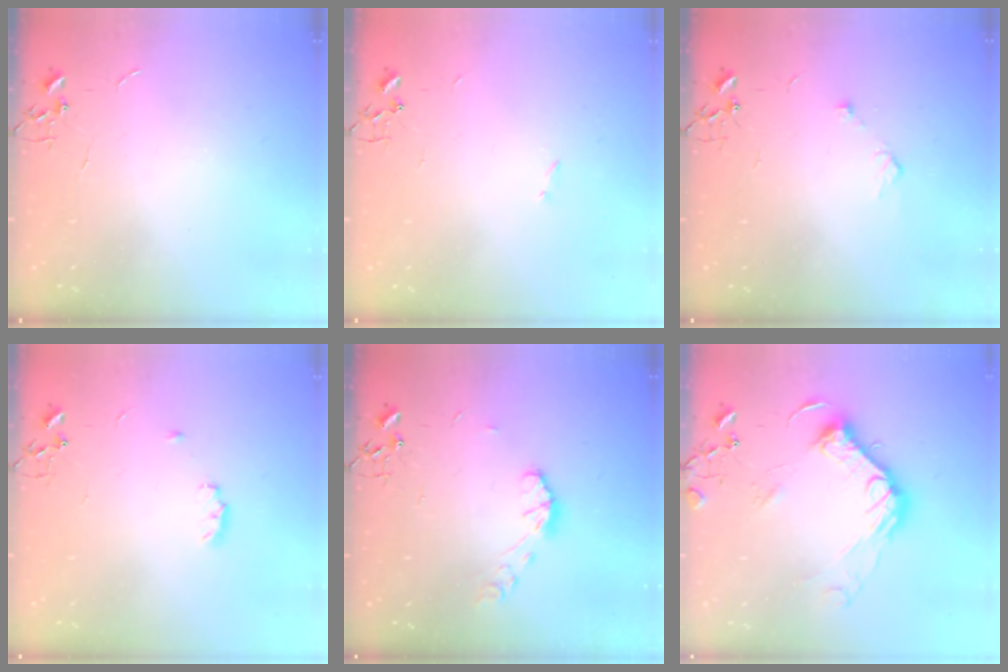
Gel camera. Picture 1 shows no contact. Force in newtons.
{"total": 0.8, "press": 0.8, "slide": 0.2}
{"total": 6.1, "press": 6.0, "slide": 0.8}
{"total": 5.5, "press": 5.4, "slide": 0.9}
{"total": 7.5, "press": 7.5, "slide": 0.5}
{"total": 15.5, "press": 15.4, "slide": 1.7}